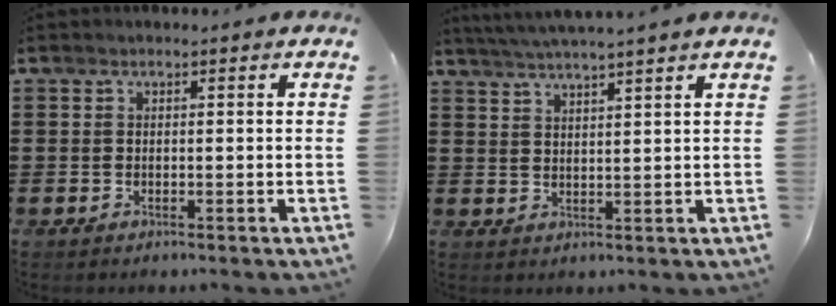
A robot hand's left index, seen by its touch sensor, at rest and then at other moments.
{"total": 3.4, "force": [3.1, -1.0, 0.8], "torque": [-0.024, -0.013, 0.055]}